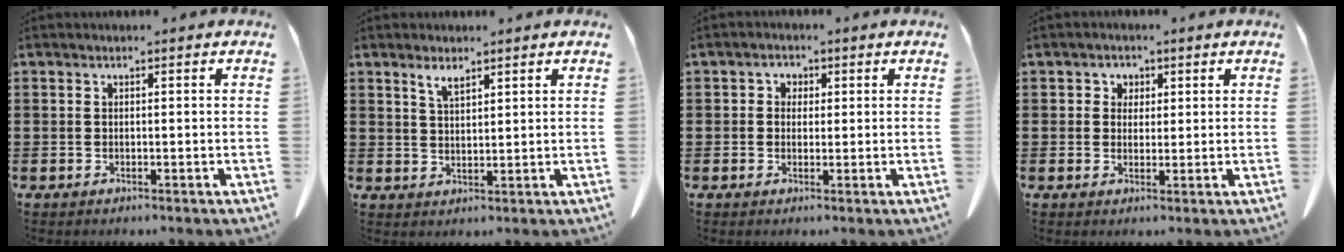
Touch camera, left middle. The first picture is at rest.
{"total": 2.5, "force": [1.6, 0.5, 1.9], "torque": [-0.042, 0.002, 0.028]}
{"total": 1.6, "force": [0.2, 1.5, 0.5], "torque": [-0.017, 0.009, 0.000]}
{"total": 2.1, "force": [0.9, 1.8, 0.3], "torque": [-0.007, 0.006, 0.013]}